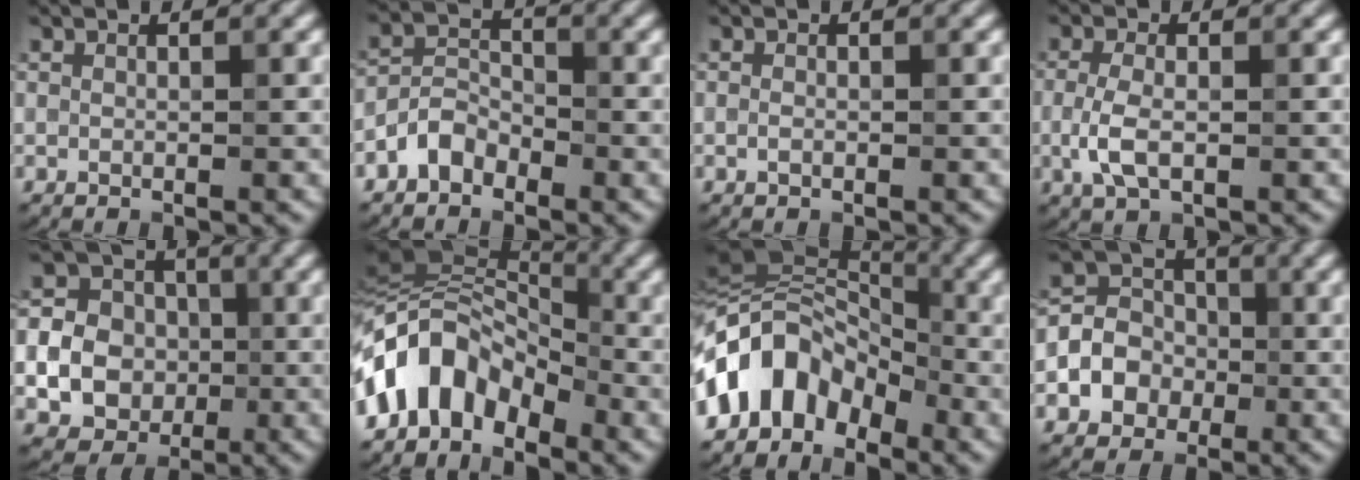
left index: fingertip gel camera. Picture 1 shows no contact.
{"total": 2.5, "force": [-1.9, 1.3, 1.0], "torque": [-0.018, 0.017, -0.041]}
{"total": 0.6, "force": [-0.3, 0.2, 0.5], "torque": [-0.013, 0.000, -0.006]}
{"total": 3.2, "force": [-0.6, 1.5, 2.7], "torque": [-0.071, 0.003, -0.011]}
{"total": 10.3, "force": [-1.3, 9.1, 4.6], "torque": [-0.104, 0.014, -0.043]}
{"total": 7.2, "force": [-3.8, 4.3, 4.4], "torque": [-0.069, 0.020, -0.085]}
{"total": 8.1, "force": [-3.8, 5.3, 4.8], "torque": [-0.076, 0.021, -0.088]}
{"total": 4.2, "force": [-1.4, 3.6, 1.8], "torque": [-0.033, 0.009, -0.037]}